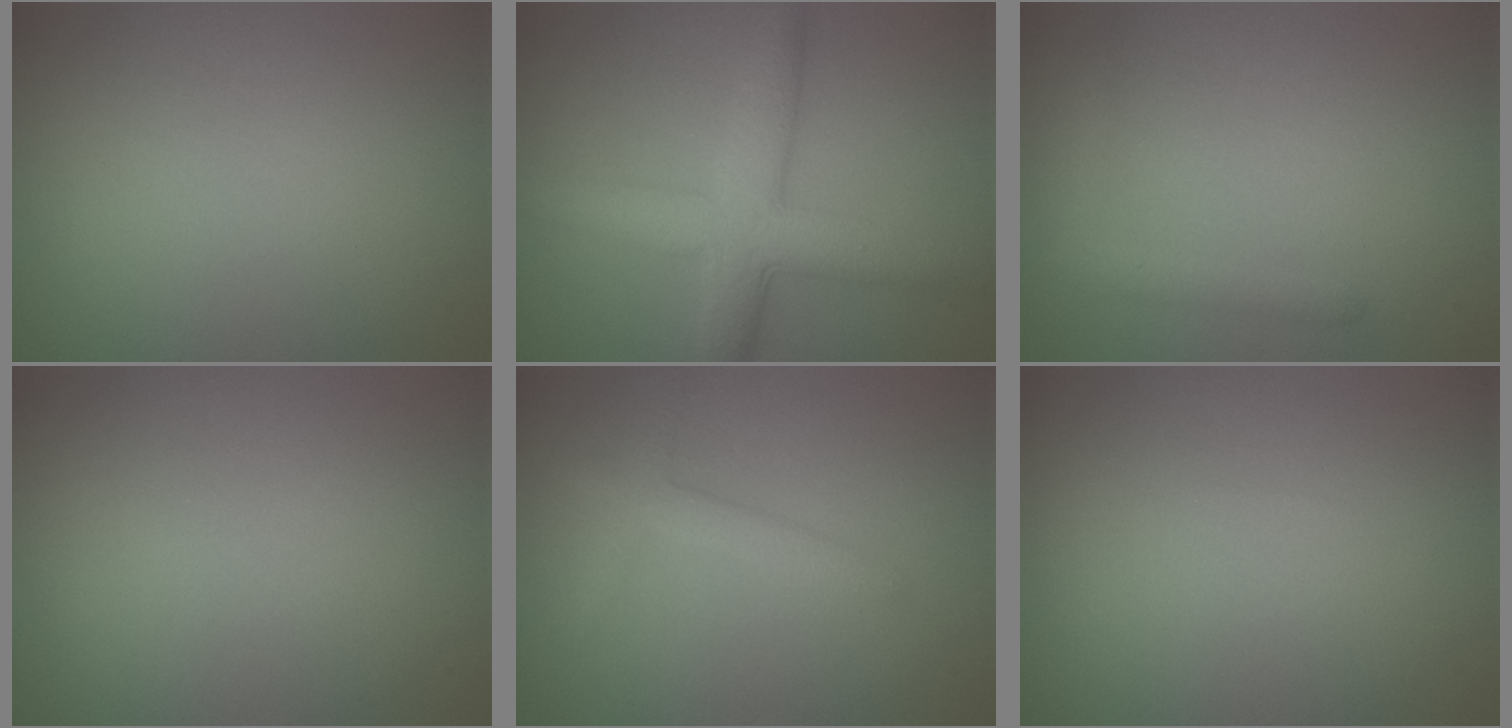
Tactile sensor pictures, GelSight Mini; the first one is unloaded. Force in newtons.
{"total": 6.0, "press": 6.0, "slide": 0.2}
{"total": 1.5, "press": 1.5, "slide": 0.1}
{"total": 0.0}
{"total": 1.9, "press": 1.9, "slide": 0.1}
{"total": 0.0}